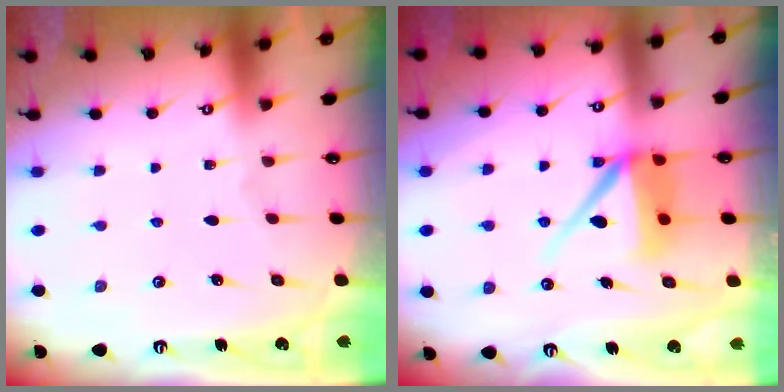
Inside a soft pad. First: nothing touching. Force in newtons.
{"total": 9.5, "press": 9.5, "slide": 0.9}